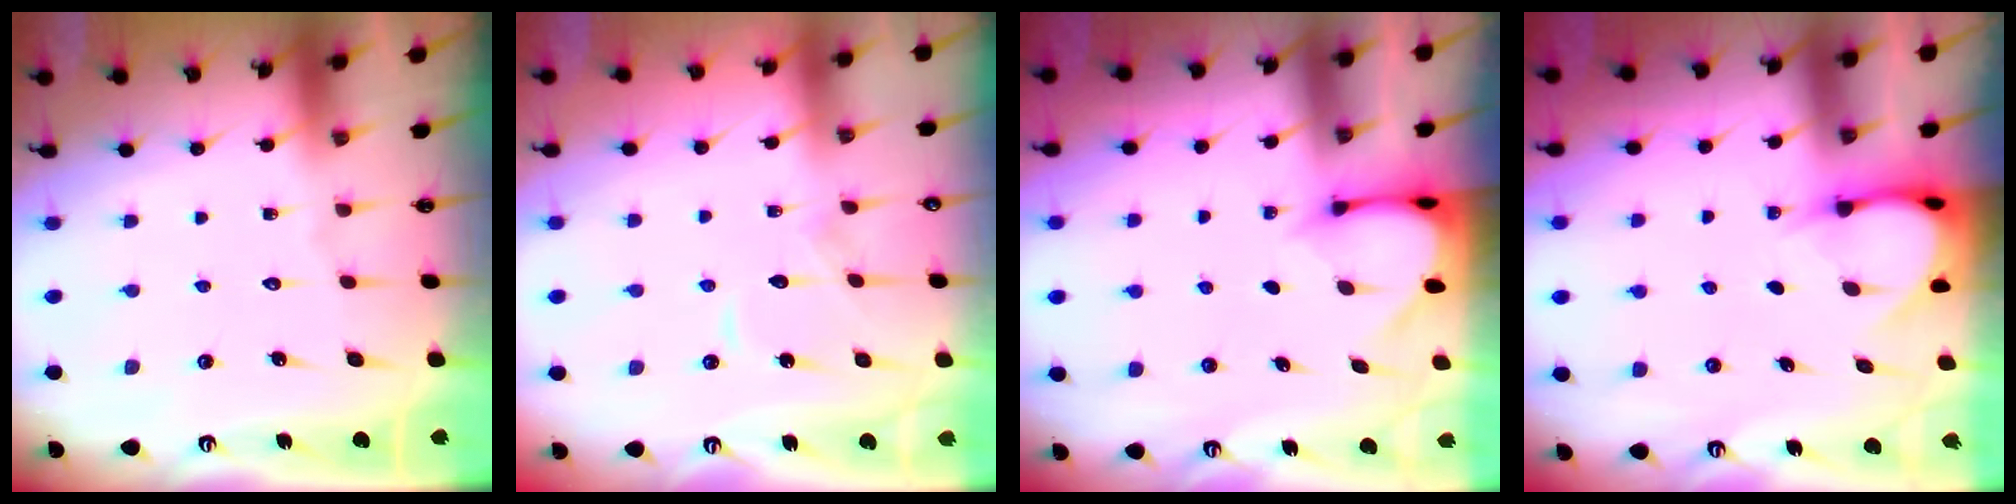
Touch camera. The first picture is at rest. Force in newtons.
{"total": 6.5, "press": 6.5, "slide": 0.7}
{"total": 3.3, "press": 3.2, "slide": 0.3}
{"total": 4.3, "press": 4.3, "slide": 0.3}